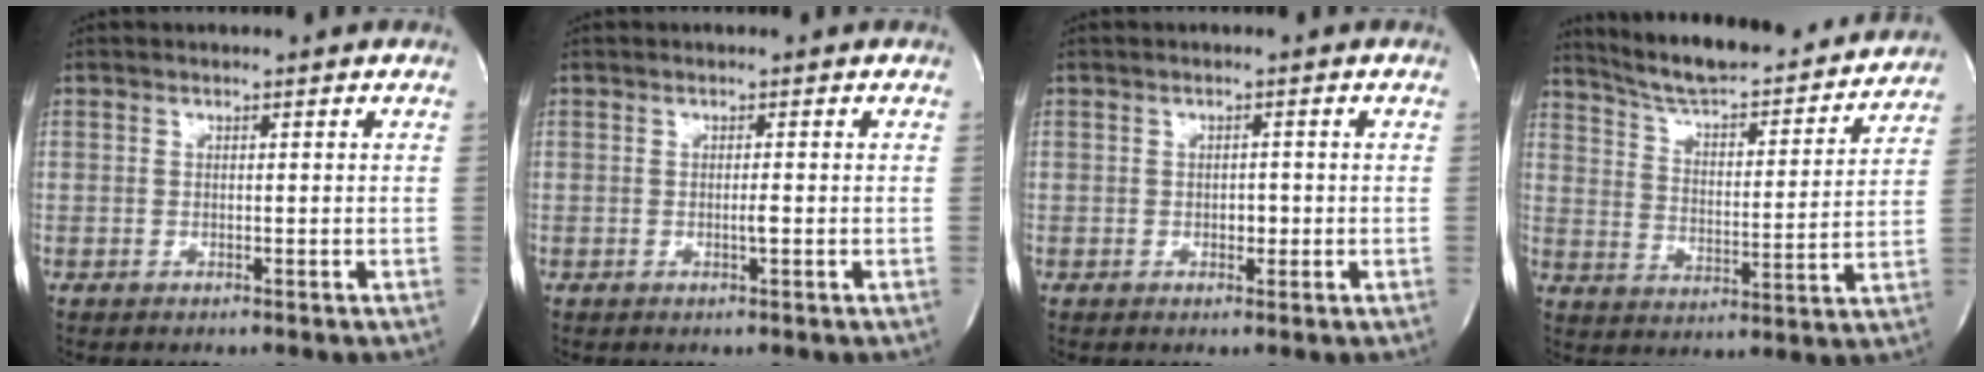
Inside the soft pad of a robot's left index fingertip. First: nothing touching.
{"total": 0.9, "force": [-0.2, 0.0, 0.9], "torque": [-0.020, -0.002, -0.003]}
{"total": 1.4, "force": [-0.3, 0.9, 1.1], "torque": [-0.016, 0.002, -0.003]}
{"total": 21.8, "force": [19.9, 3.6, 8.2], "torque": [-0.125, -0.009, 0.280]}